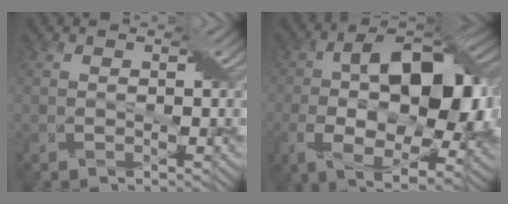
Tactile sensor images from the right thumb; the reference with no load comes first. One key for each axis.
{"total": 16.8, "fx": -1.3, "fy": 9.3, "fz": 13.9, "tx": -0.228, "ty": -0.002, "tz": -0.032}